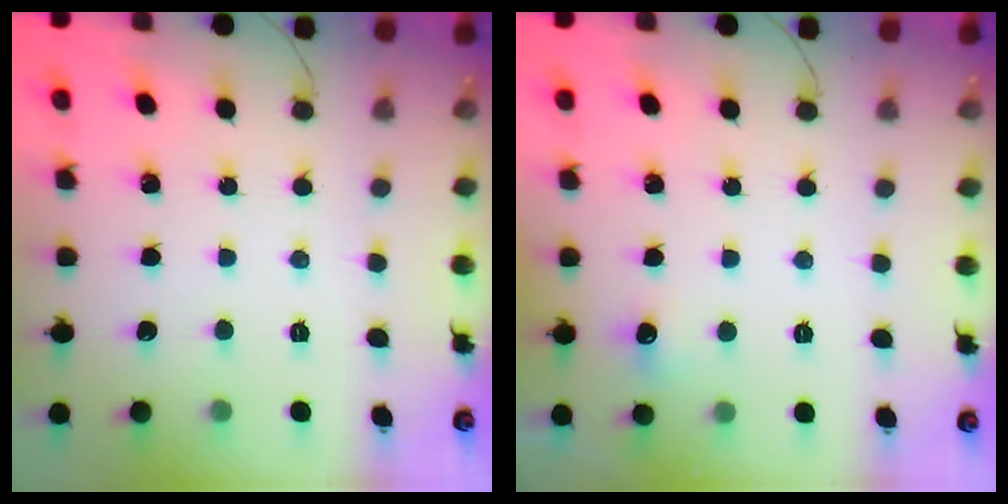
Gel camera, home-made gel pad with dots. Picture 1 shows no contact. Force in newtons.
{"total": 4.6, "press": 4.4, "slide": 1.3}